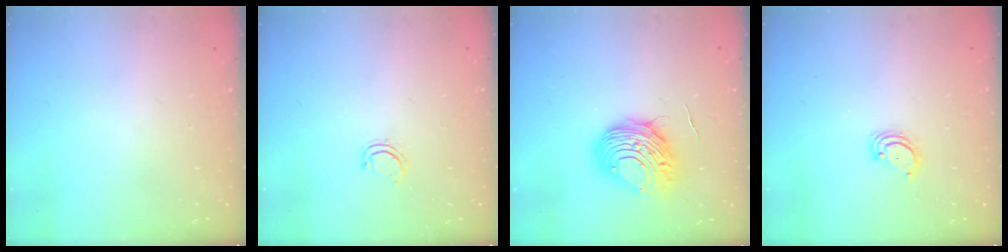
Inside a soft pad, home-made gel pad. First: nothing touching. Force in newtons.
{"total": 4.3, "press": 4.2, "slide": 1.0}
{"total": 10.3, "press": 10.3, "slide": 0.7}
{"total": 2.8, "press": 2.8, "slide": 0.2}